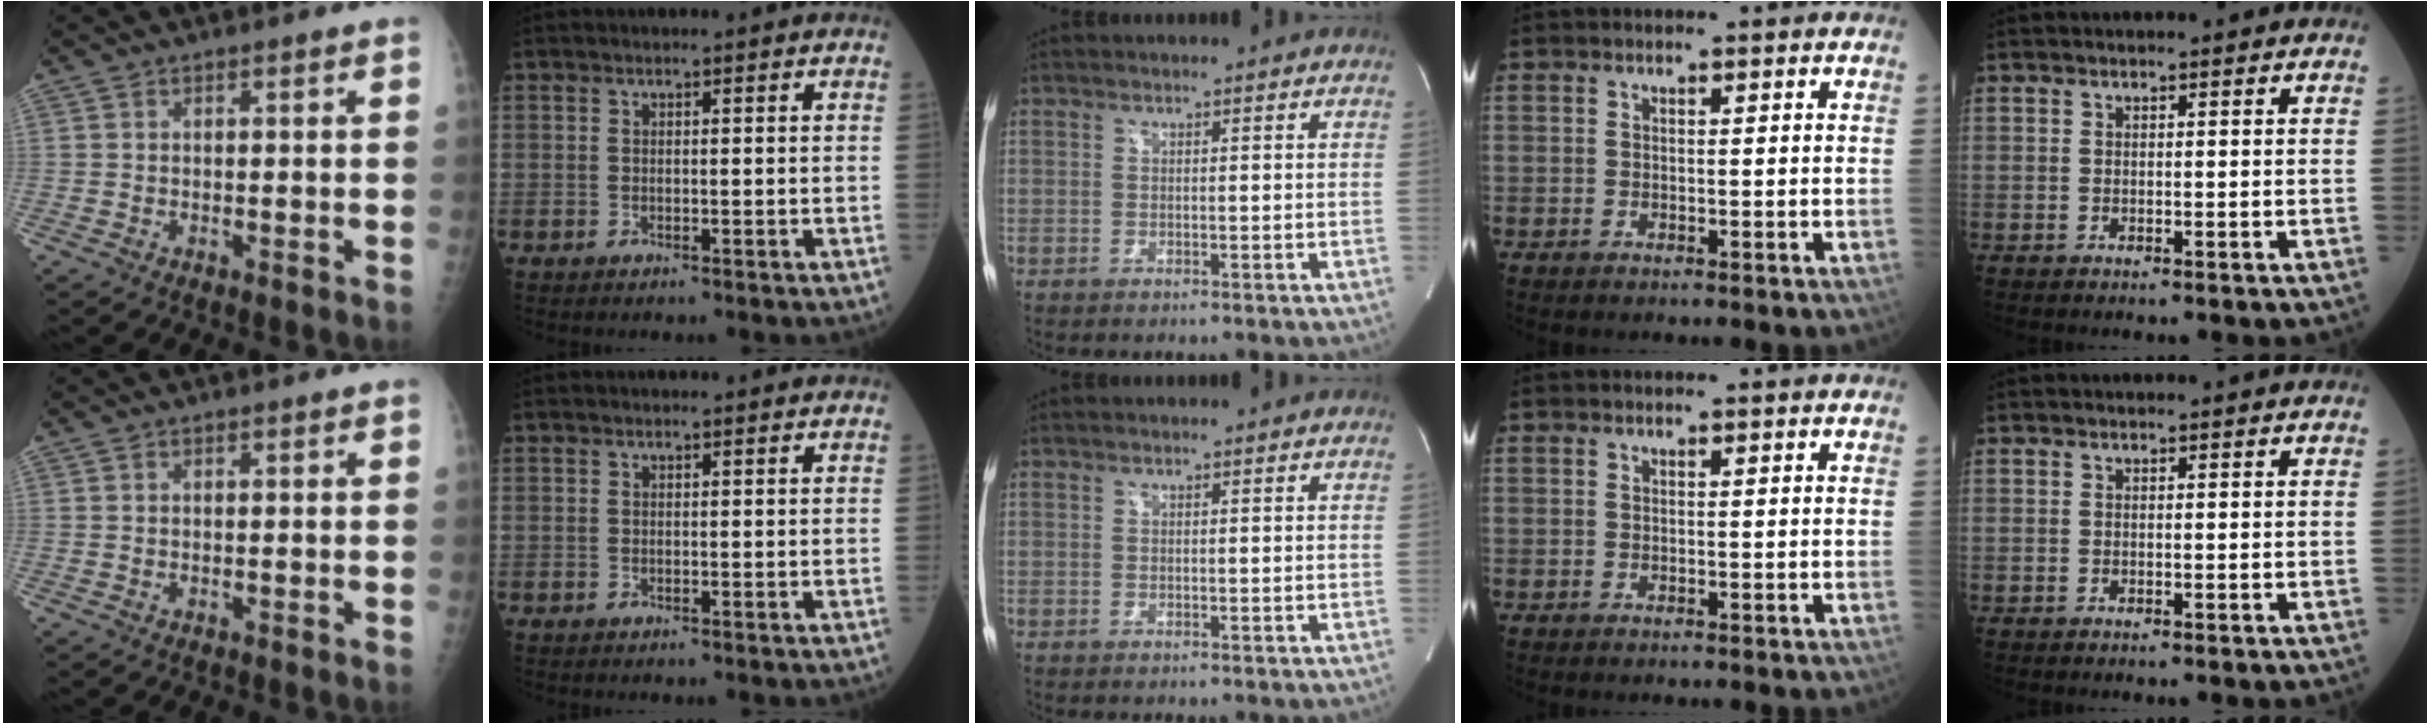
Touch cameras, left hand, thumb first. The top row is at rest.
{}